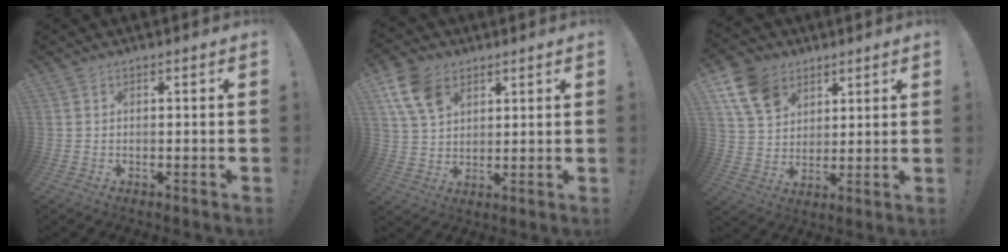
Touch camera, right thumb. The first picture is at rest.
{"total": 11.7, "force": [6.1, 7.9, 6.2], "torque": [-0.114, -0.018, 0.119]}
{"total": 13.0, "force": [7.0, 9.3, 5.7], "torque": [-0.100, -0.027, 0.140]}